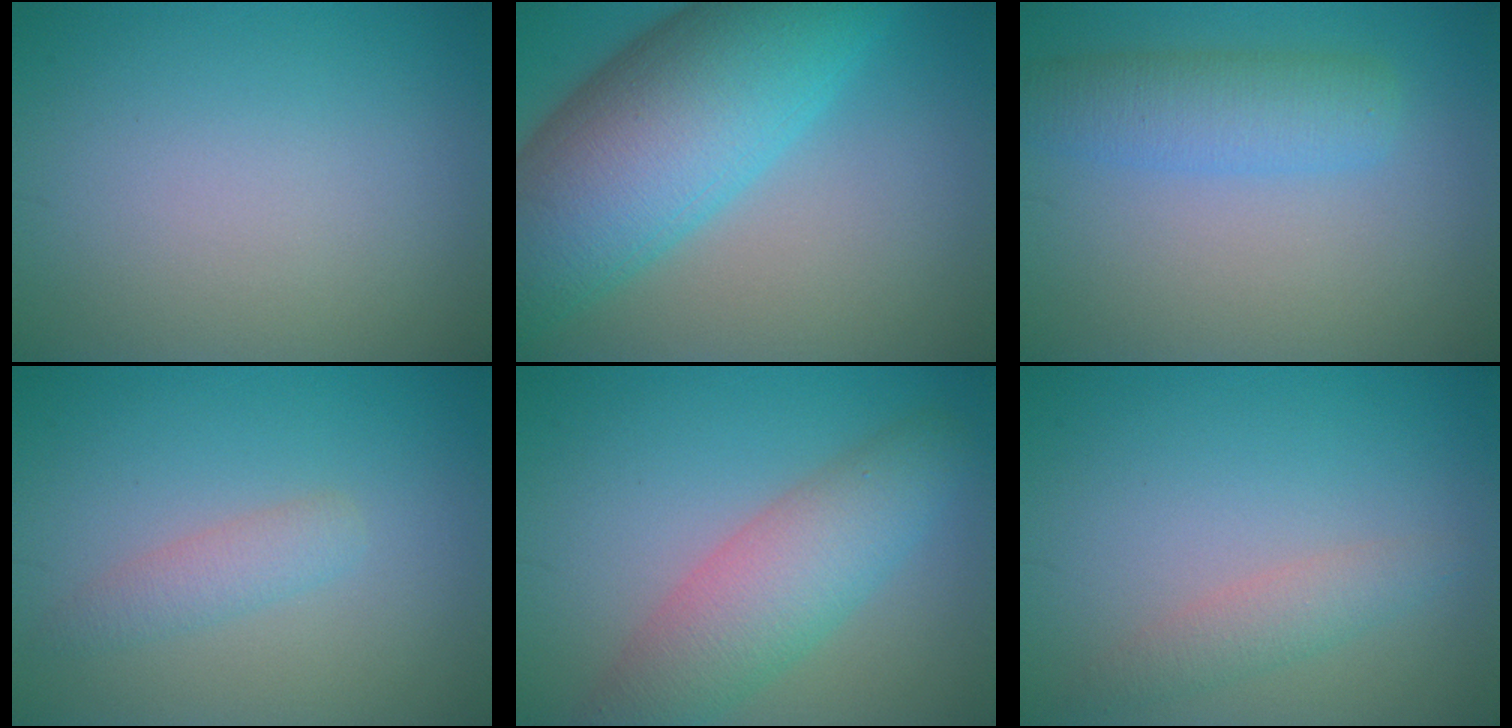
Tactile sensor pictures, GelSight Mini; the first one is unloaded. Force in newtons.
{"total": 13.7, "press": 13.7, "slide": 0.3}
{"total": 4.2, "press": 4.2, "slide": 0.2}
{"total": 1.9, "press": 1.9, "slide": 0.1}
{"total": 6.2, "press": 6.2, "slide": 0.3}
{"total": 2.0, "press": 2.0, "slide": 0.1}